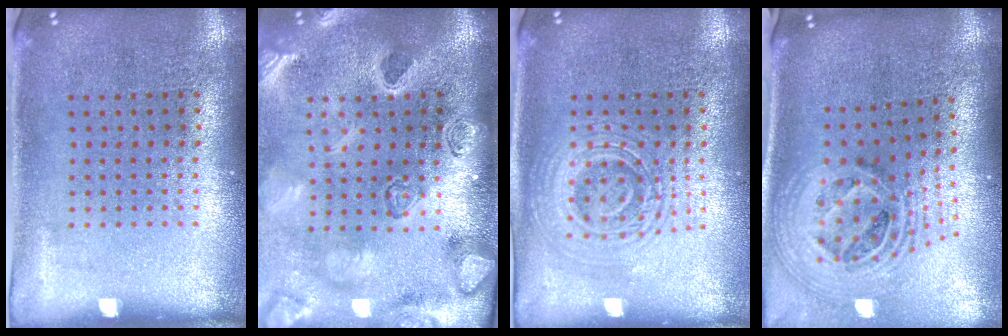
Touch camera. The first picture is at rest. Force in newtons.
{"total": 4.2, "press": 3.3, "slide": 2.6}
{"total": 2.8, "press": 2.7, "slide": 0.5}
{"total": 2.3, "press": 1.6, "slide": 1.6}